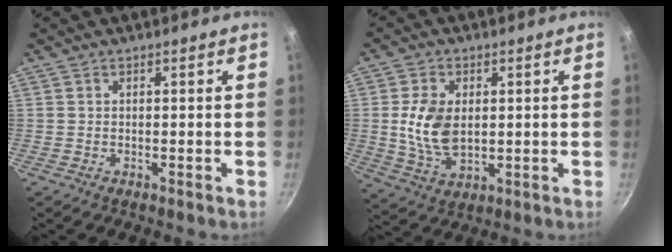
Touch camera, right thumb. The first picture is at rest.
{"total": 9.9, "force": [0.9, 6.4, 7.5], "torque": [-0.135, -0.013, 0.023]}